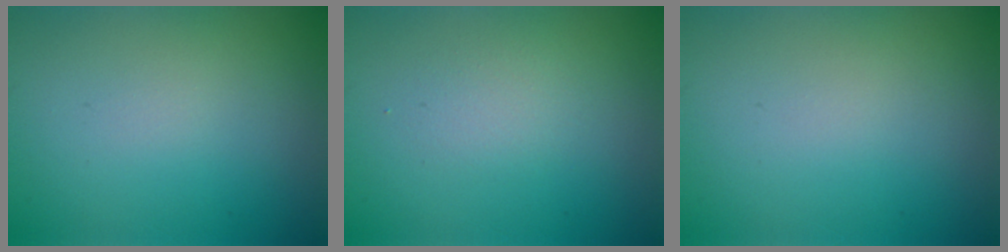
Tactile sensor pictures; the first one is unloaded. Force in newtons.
{"total": 1.3, "press": 1.3, "slide": 0.1}
{"total": 0.0}